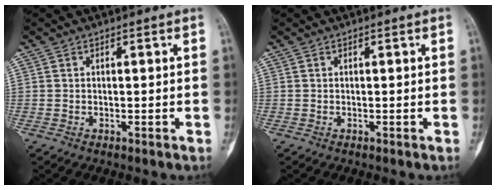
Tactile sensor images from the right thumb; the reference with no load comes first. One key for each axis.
{"total": 0.0}